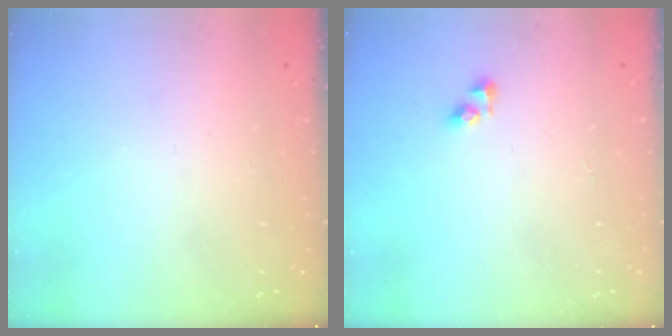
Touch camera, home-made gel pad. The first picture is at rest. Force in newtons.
{"total": 3.2, "press": 3.2, "slide": 0.5}